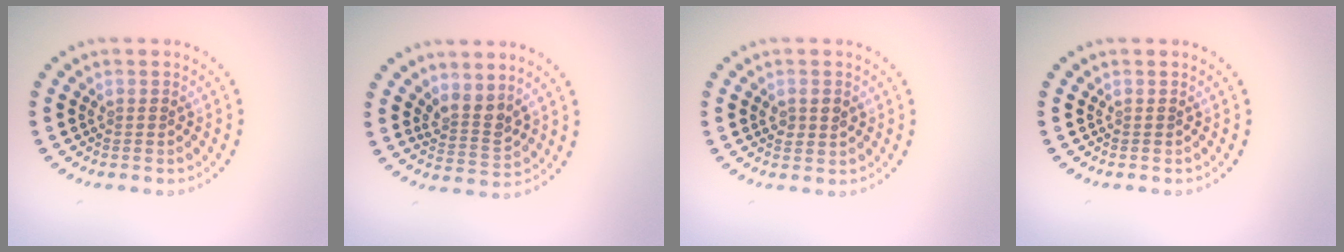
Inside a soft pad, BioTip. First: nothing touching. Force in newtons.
{"total": 2.6, "press": 1.9, "slide": 1.7}
{"total": 1.5, "press": 1.5, "slide": 0.1}
{"total": 0.0}